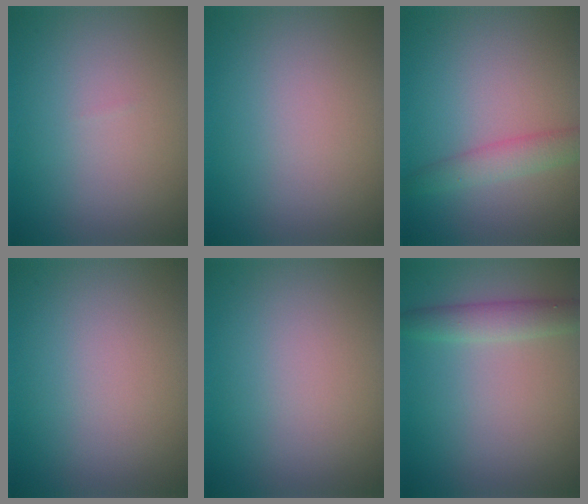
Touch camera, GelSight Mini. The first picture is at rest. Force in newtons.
{"total": 0.0}
{"total": 2.6, "press": 2.6, "slide": 0.1}
{"total": 0.0}
{"total": 0.0}
{"total": 2.6, "press": 2.6, "slide": 0.0}